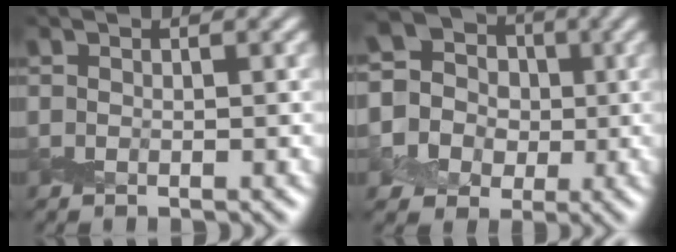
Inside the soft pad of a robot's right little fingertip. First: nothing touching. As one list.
[{"total": 9.1, "force": [-0.8, 8.6, 2.8], "torque": [-0.084, 0.025, -0.049]}]